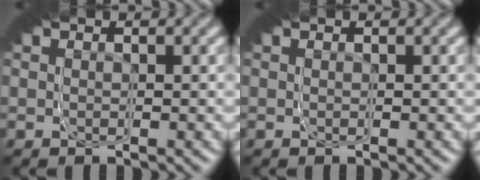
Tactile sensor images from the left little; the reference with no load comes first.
{"total": 0.0}